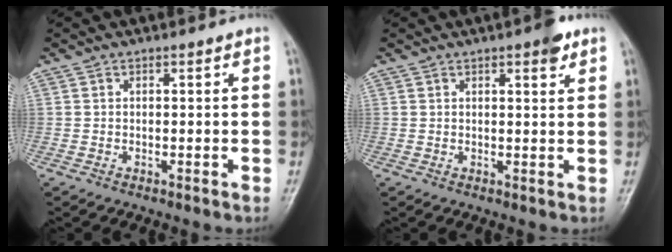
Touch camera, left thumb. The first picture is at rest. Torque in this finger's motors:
{"motor_torque": [0.66, 0.27, 0.42, -0.25, 0.00]}